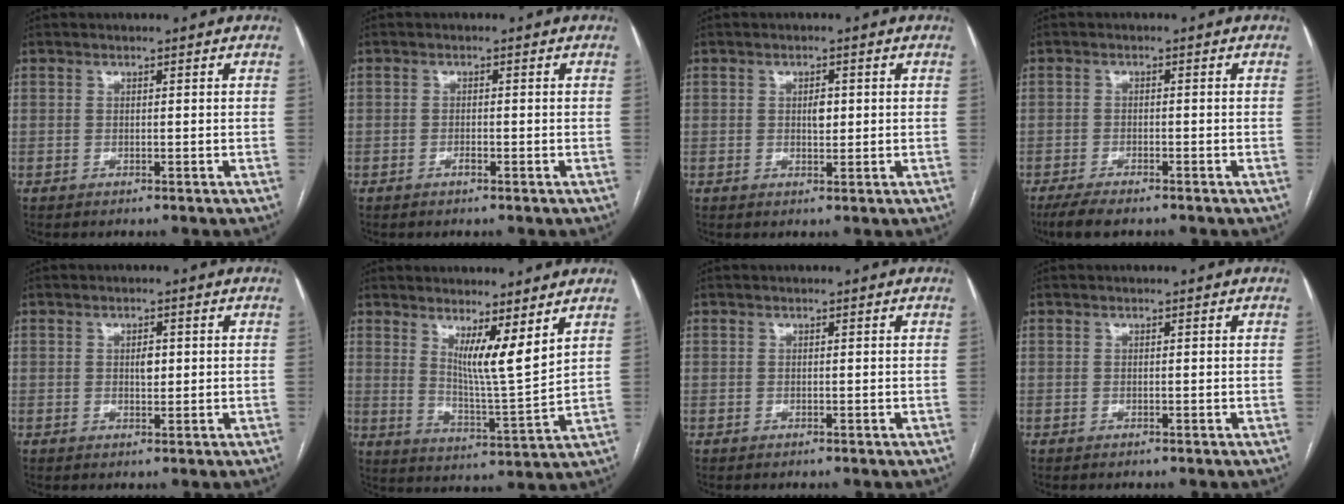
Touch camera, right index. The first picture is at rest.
{"total": 1.0, "force": [-0.6, 0.3, 0.8], "torque": [-0.018, 0.000, -0.010]}
{"total": 2.1, "force": [0.3, 1.1, 1.8], "torque": [-0.027, 0.001, 0.005]}
{"total": 5.1, "force": [-4.0, 1.2, 2.9], "torque": [-0.052, -0.010, -0.066]}
{"total": 2.0, "force": [0.3, 1.1, 1.6], "torque": [-0.025, 0.001, 0.005]}
{"total": 7.7, "force": [4.6, 0.1, 6.2], "torque": [-0.109, -0.025, 0.084]}
{"total": 0.0}
{"total": 0.0}